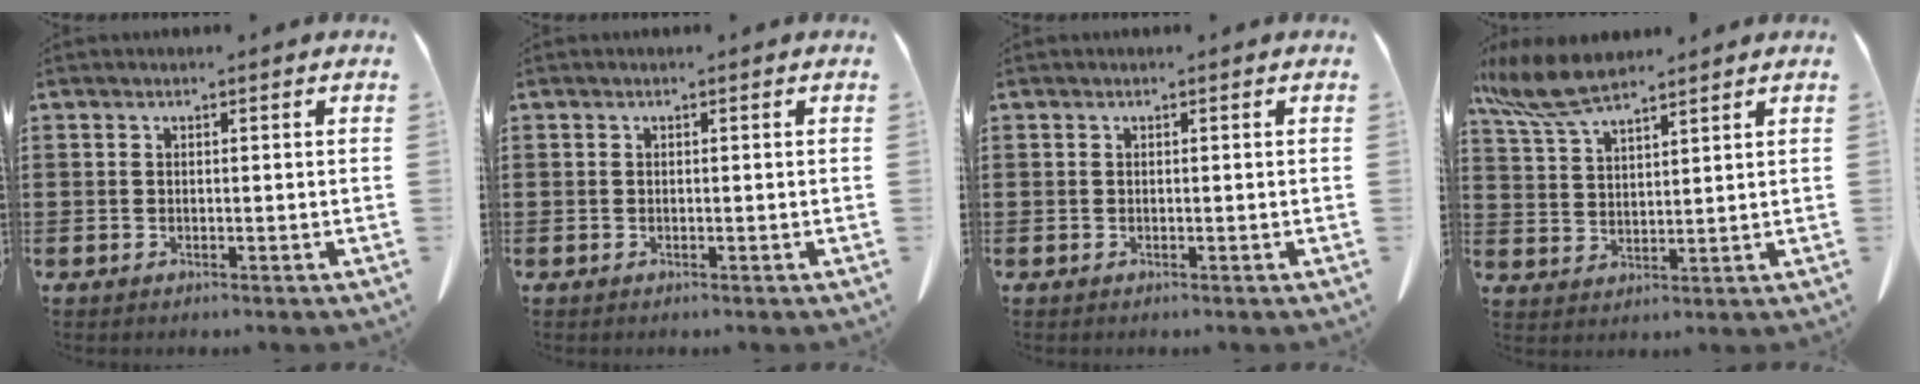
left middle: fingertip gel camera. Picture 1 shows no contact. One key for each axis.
{"total": 0.0}
{"total": 0.0}
{"total": 8.3, "fx": 6.6, "fy": 1.8, "fz": 4.8, "tx": -0.125, "ty": -0.018, "tz": 0.120}